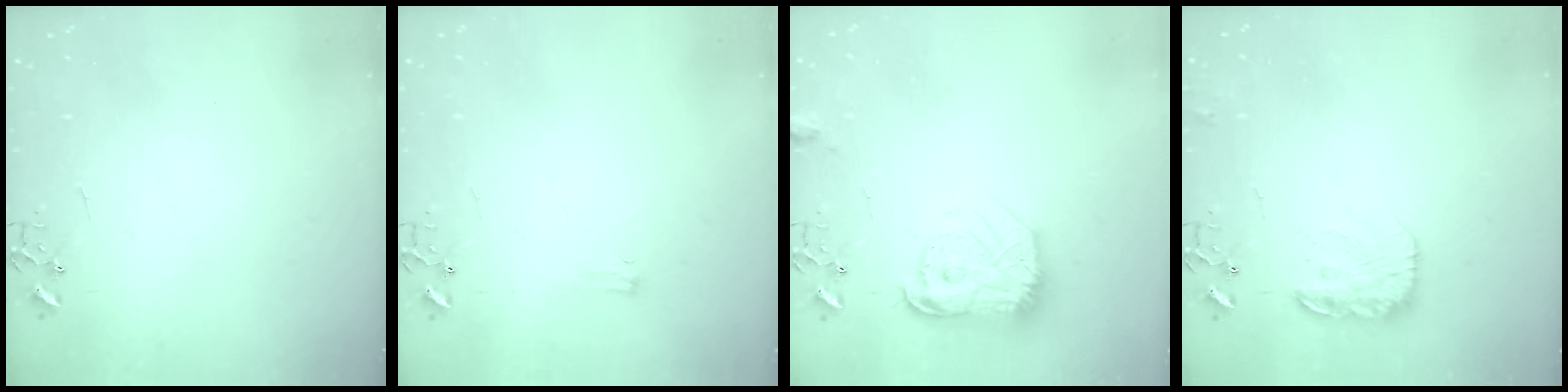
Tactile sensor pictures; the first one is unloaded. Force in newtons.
{"total": 4.1, "press": 4.1, "slide": 0.6}
{"total": 17.9, "press": 17.9, "slide": 1.2}
{"total": 14.8, "press": 14.8, "slide": 0.8}